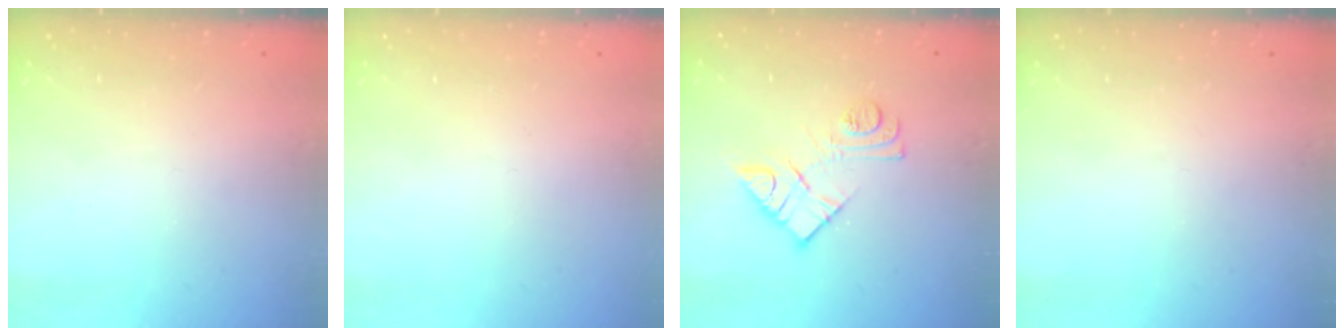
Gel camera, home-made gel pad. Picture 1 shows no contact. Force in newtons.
{"total": 1.6, "press": 1.6, "slide": 0.1}
{"total": 11.1, "press": 11.0, "slide": 0.8}
{"total": 0.0}